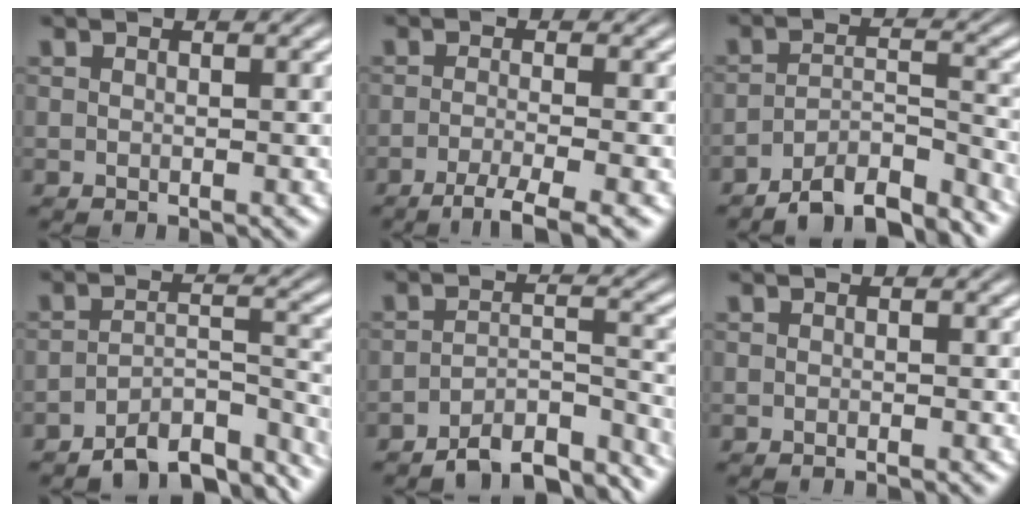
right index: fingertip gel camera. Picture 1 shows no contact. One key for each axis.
{"total": 4.2, "fx": -3.1, "fy": 0.3, "fz": 2.8, "tx": -0.044, "ty": -0.013, "tz": -0.045}
{"total": 7.5, "fx": -6.9, "fy": 1.4, "fz": 2.6, "tx": -0.027, "ty": -0.020, "tz": -0.104}
{"total": 8.6, "fx": -7.7, "fy": 1.9, "fz": 3.2, "tx": -0.025, "ty": -0.024, "tz": -0.111}
{"total": 7.9, "fx": -7.2, "fy": 1.4, "fz": 2.8, "tx": -0.017, "ty": -0.020, "tz": -0.107}
{"total": 0.6, "fx": -0.5, "fy": -0.4, "fz": 0.0, "tx": -0.002, "ty": 0.000, "tz": -0.009}